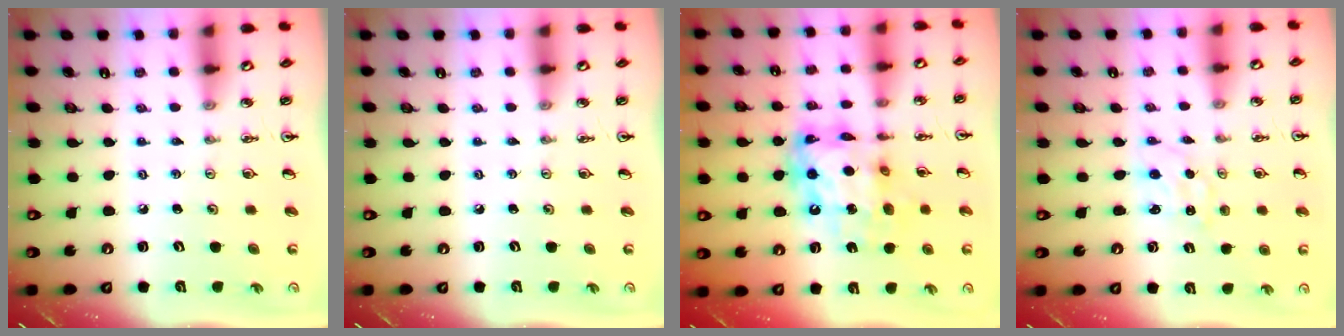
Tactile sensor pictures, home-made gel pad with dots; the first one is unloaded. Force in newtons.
{"total": 0.0}
{"total": 15.4, "press": 15.3, "slide": 1.3}
{"total": 0.6, "press": 0.4, "slide": 0.4}